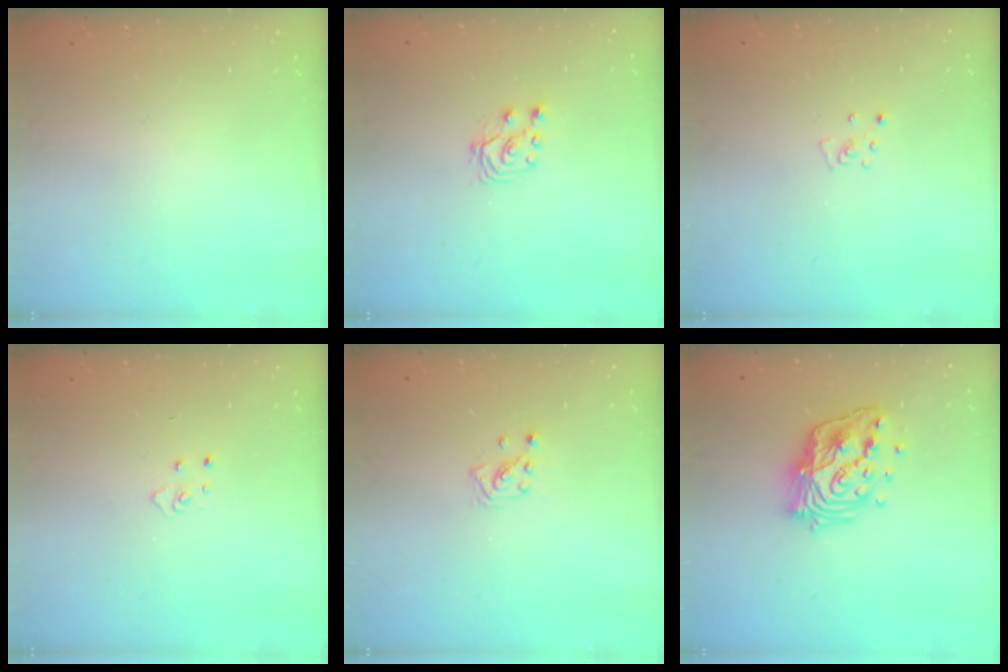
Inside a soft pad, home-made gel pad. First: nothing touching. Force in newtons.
{"total": 3.1, "press": 3.0, "slide": 0.7}
{"total": 3.1, "press": 3.1, "slide": 0.3}
{"total": 3.4, "press": 3.4, "slide": 0.4}
{"total": 1.4, "press": 1.4, "slide": 0.1}
{"total": 16.7, "press": 16.7, "slide": 1.4}